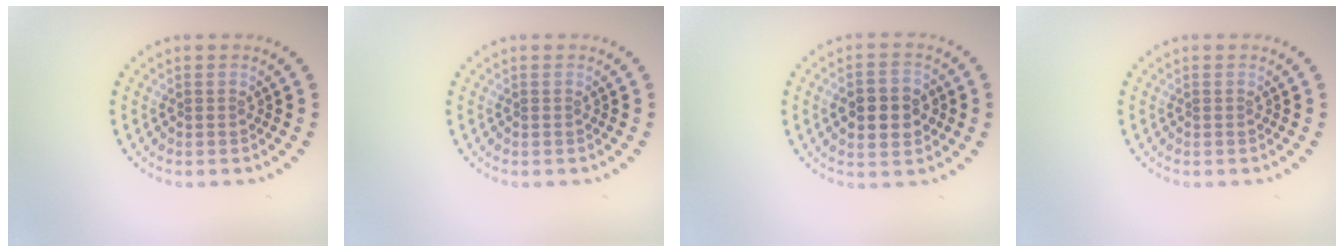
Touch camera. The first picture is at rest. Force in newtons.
{"total": 0.0}
{"total": 4.6, "press": 4.6, "slide": 0.3}
{"total": 0.0}